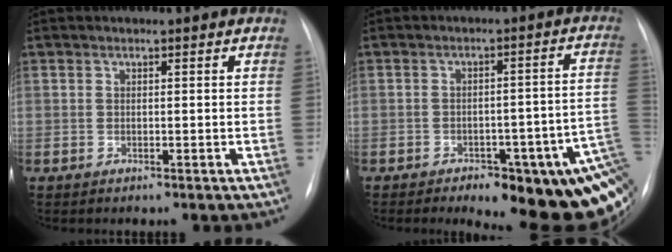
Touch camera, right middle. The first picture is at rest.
{"total": 18.7, "force": [-10.4, 6.7, 14.1], "torque": [-0.093, 0.030, -0.119]}